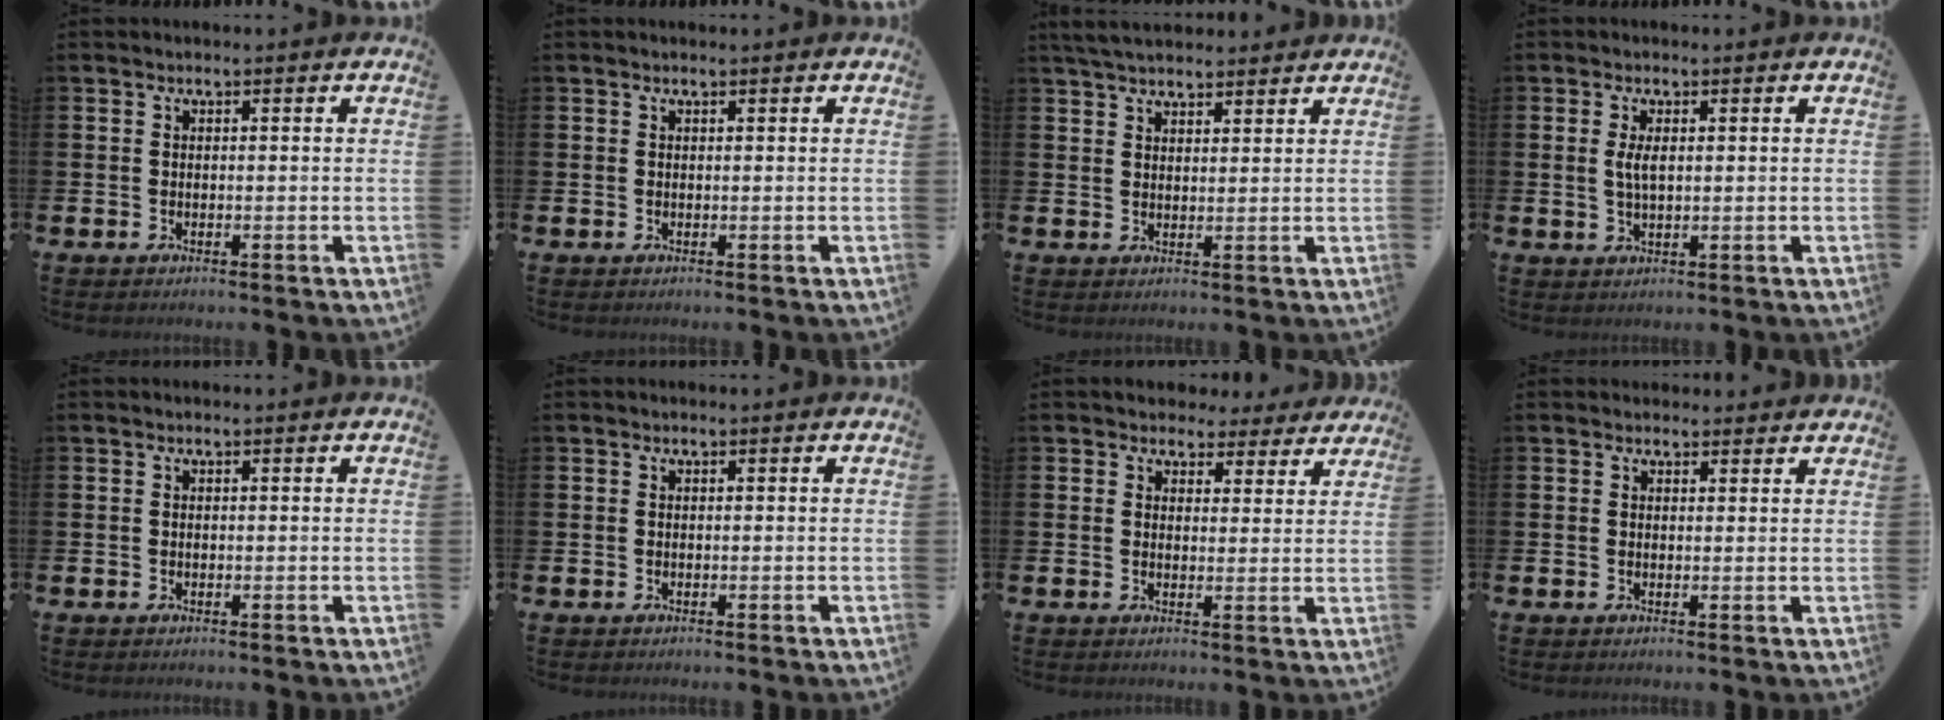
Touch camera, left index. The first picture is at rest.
{"total": 0.0}
{"total": 4.5, "force": [4.2, 1.2, 1.1], "torque": [-0.028, -0.012, 0.079]}
{"total": 2.2, "force": [0.5, 0.8, 2.0], "torque": [-0.042, 0.004, 0.007]}
{"total": 0.0}
{"total": 0.0}
{"total": 3.8, "force": [3.2, 2.0, 0.2], "torque": [0.000, -0.021, 0.052]}
{"total": 1.5, "force": [1.4, 0.5, 0.0], "torque": [0.010, -0.003, 0.024]}